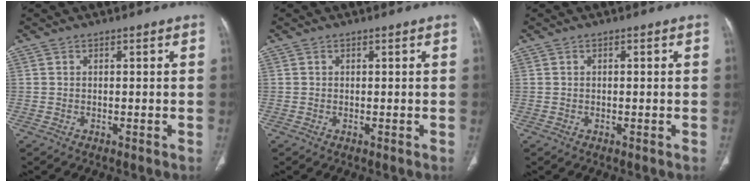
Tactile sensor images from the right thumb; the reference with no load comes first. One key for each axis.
{"total": 0.0}
{"total": 0.5, "fx": 0.1, "fy": 0.2, "fz": 0.5, "tx": -0.013, "ty": 0.003, "tz": 0.004}